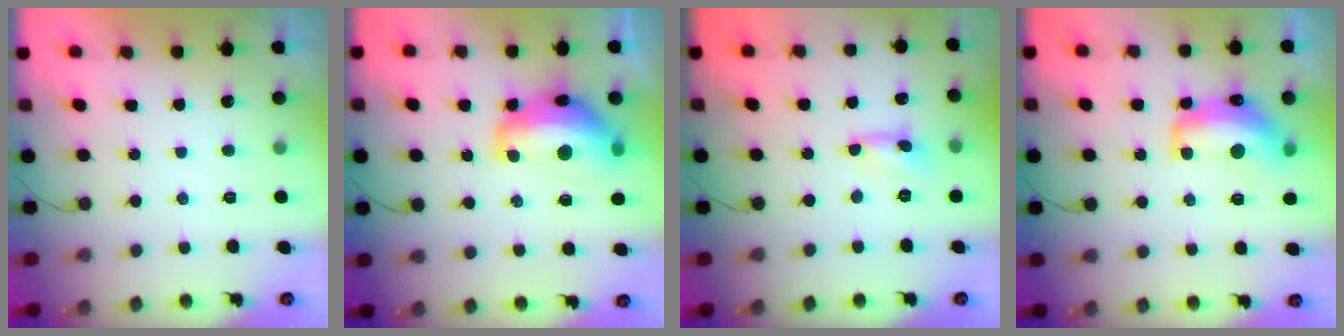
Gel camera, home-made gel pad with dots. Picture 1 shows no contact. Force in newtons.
{"total": 15.3, "press": 15.2, "slide": 1.3}
{"total": 1.0, "press": 1.0, "slide": 0.1}
{"total": 13.9, "press": 13.9, "slide": 0.9}